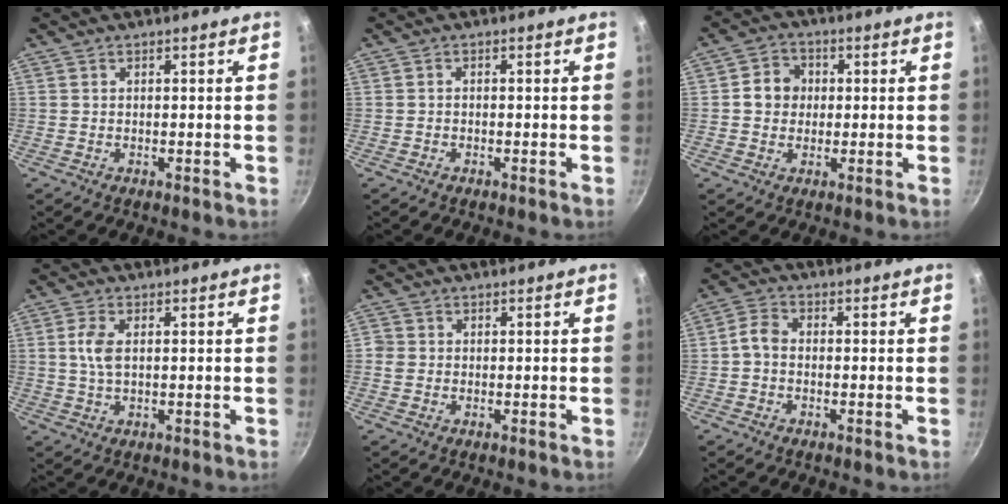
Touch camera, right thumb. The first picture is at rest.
{"total": 0.0}
{"total": 5.8, "force": [0.4, 5.2, 2.7], "torque": [-0.025, 0.012, 0.001]}
{"total": 4.2, "force": [0.6, 2.1, 3.6], "torque": [-0.089, 0.003, 0.011]}
{"total": 1.7, "force": [-0.1, 1.6, 0.6], "torque": [-0.005, 0.003, -0.005]}
{"total": 3.5, "force": [-0.6, 2.4, 2.5], "torque": [-0.047, 0.014, -0.021]}